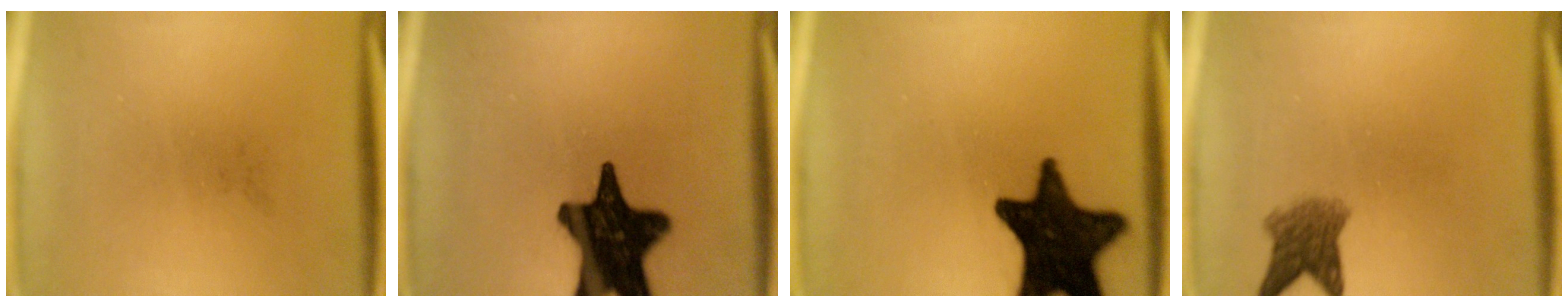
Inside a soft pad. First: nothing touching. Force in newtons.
{"total": 18.9}
{"total": 17.8}
{"total": 4.4}